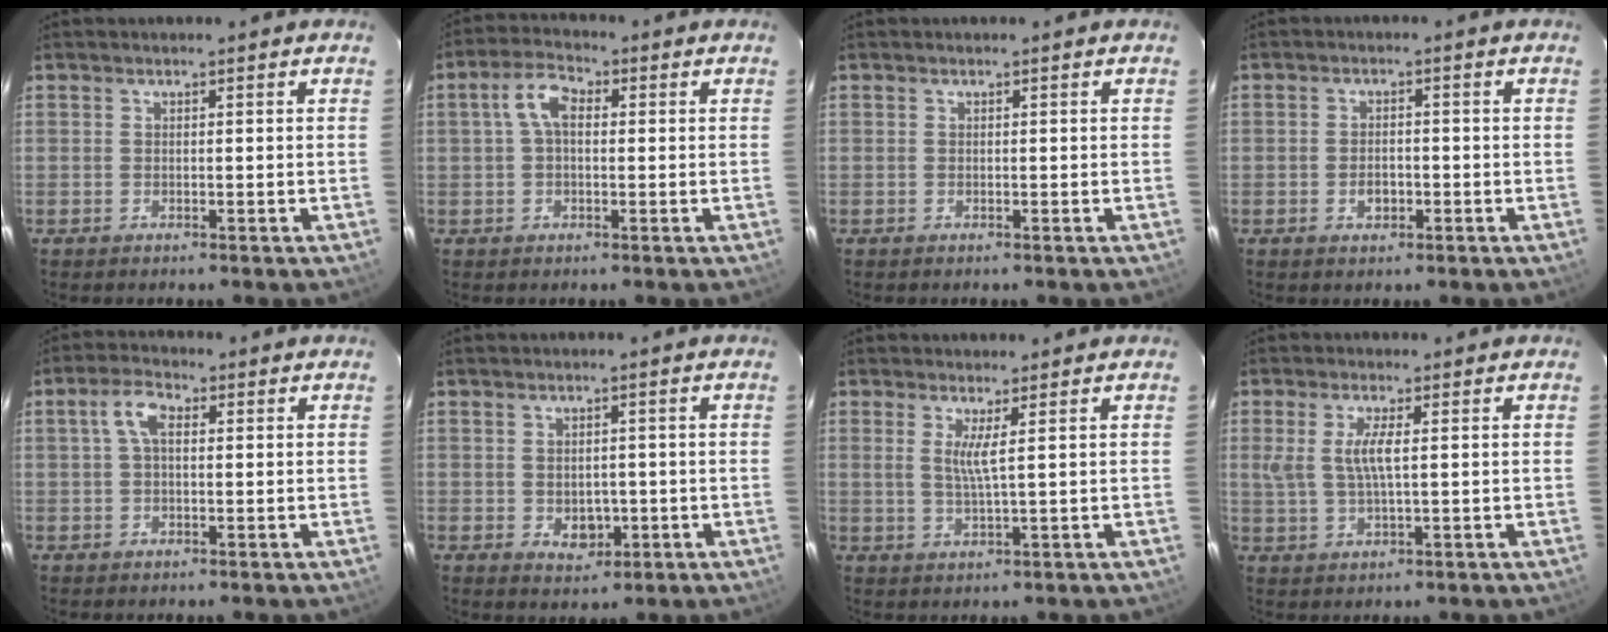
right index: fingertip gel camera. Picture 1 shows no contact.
{"total": 5.4, "force": [0.7, 3.1, 4.4], "torque": [-0.088, 0.020, 0.013]}
{"total": 0.0}
{"total": 2.8, "force": [-1.0, 2.0, 1.7], "torque": [-0.031, 0.001, -0.015]}
{"total": 4.4, "force": [0.8, 2.3, 3.7], "torque": [-0.074, 0.016, 0.015]}
{"total": 4.2, "force": [-0.8, 3.3, 2.4], "torque": [-0.040, -0.002, -0.002]}
{"total": 3.0, "force": [1.1, -0.5, 2.8], "torque": [-0.054, -0.009, 0.018]}
{"total": 4.9, "force": [0.8, 1.0, 4.8], "torque": [-0.101, -0.002, 0.019]}